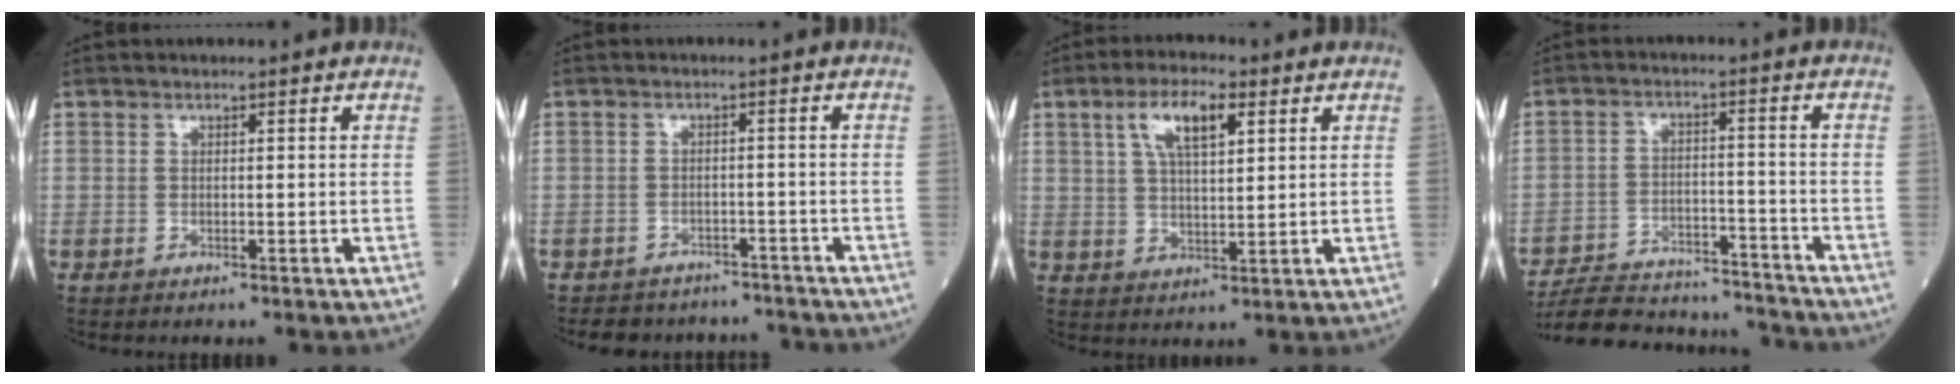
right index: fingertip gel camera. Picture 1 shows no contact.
{"total": 8.6, "force": [-7.7, 3.6, 0.7], "torque": [-0.004, 0.016, -0.093]}
{"total": 7.7, "force": [3.5, 2.3, 6.5], "torque": [-0.126, 0.012, 0.065]}
{"total": 17.5, "force": [-16.8, 3.0, 4.1], "torque": [-0.094, 0.004, -0.247]}